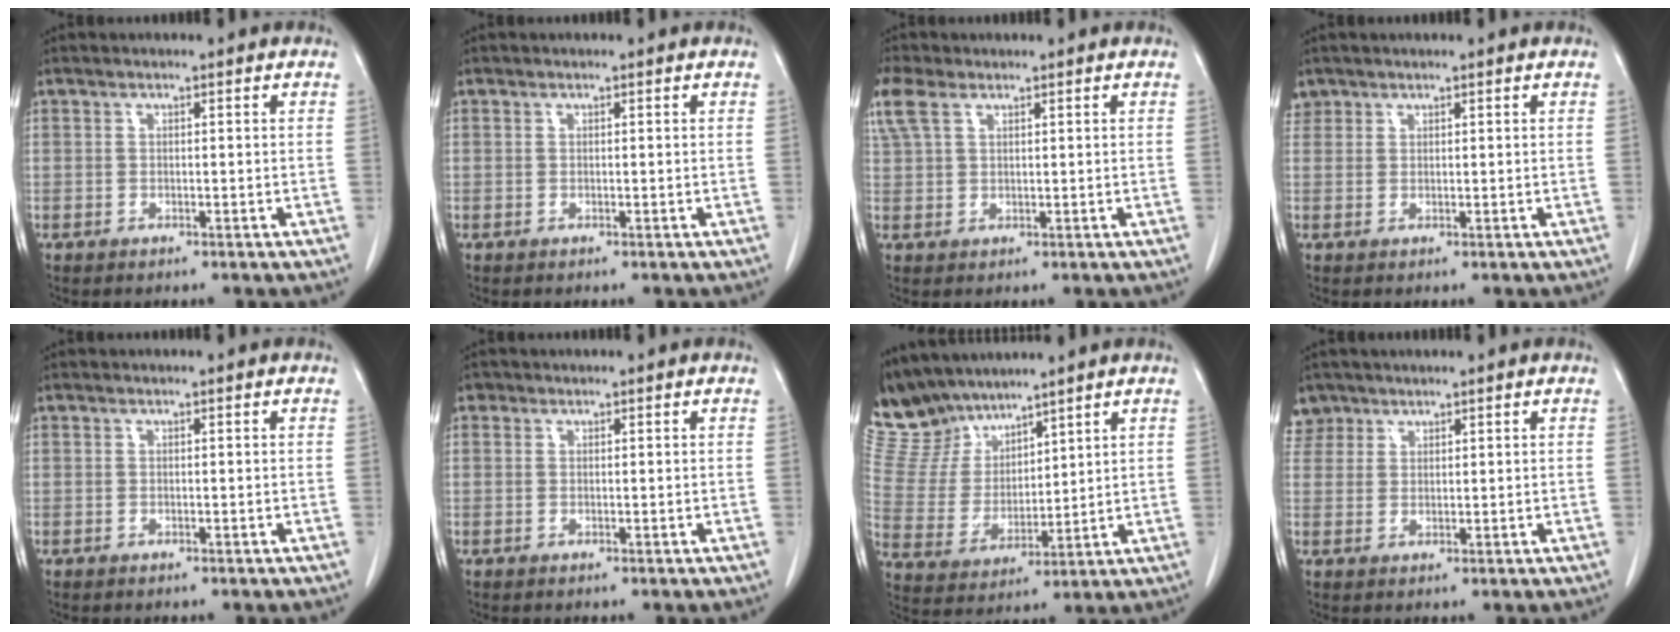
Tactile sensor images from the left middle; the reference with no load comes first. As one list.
[{"total": 0.0}, {"total": 5.0, "force": [3.0, 2.6, 3.0], "torque": [-0.086, 0.025, 0.068]}, {"total": 2.0, "force": [1.4, 1.4, -0.1], "torque": [0.010, 0.011, 0.025]}, {"total": 0.0}, {"total": 0.6, "force": [0.3, 0.5, 0.0], "torque": [0.003, 0.003, 0.003]}, {"total": 10.4, "force": [9.6, 3.6, 1.3], "torque": [-0.049, 0.014, 0.207]}, {"total": 3.2, "force": [2.4, 2.0, -0.5], "torque": [0.016, 0.006, 0.047]}]